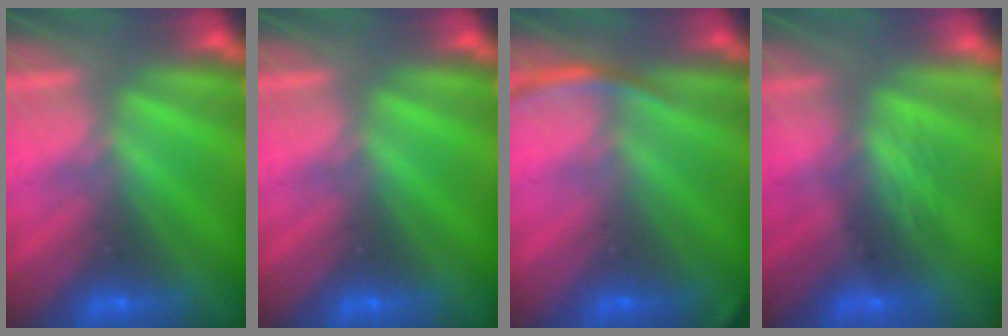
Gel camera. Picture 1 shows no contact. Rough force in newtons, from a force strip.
{"total": 0.0}
{"total": 2.8}
{"total": 2.0}